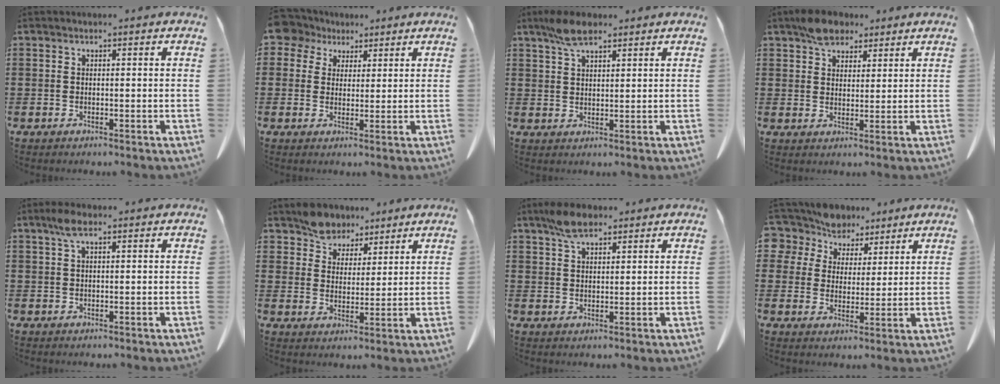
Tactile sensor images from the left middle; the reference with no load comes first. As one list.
[{"total": 5.1, "force": [3.4, 3.6, 1.3], "torque": [-0.042, 0.003, 0.063]}, {"total": 5.2, "force": [3.6, 1.8, 3.3], "torque": [-0.075, 0.005, 0.066]}, {"total": 5.2, "force": [4.0, 2.8, 1.8], "torque": [-0.041, 0.006, 0.076]}, {"total": 3.0, "force": [1.3, 1.1, 2.4], "torque": [-0.054, 0.006, 0.023]}, {"total": 5.7, "force": [4.9, 2.9, 0.4], "torque": [-0.032, -0.006, 0.096]}, {"total": 5.1, "force": [3.6, 2.0, 3.1], "torque": [-0.070, 0.005, 0.067]}, {"total": 7.0, "force": [5.8, 3.8, -0.1], "torque": [-0.041, -0.024, 0.111]}]